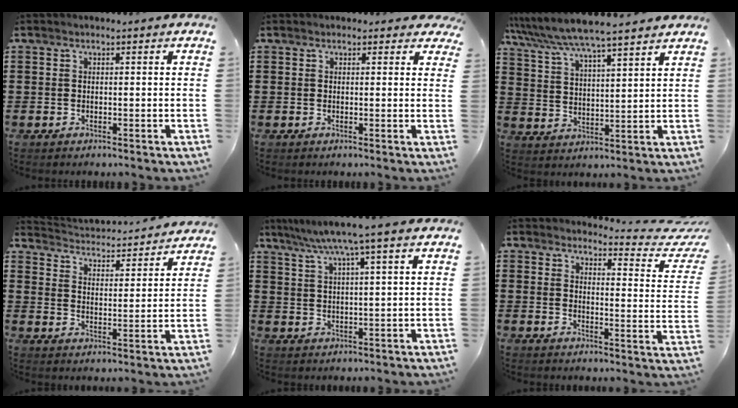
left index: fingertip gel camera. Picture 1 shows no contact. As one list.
[{"total": 1.2, "force": [0.9, 0.7, 0.3], "torque": [-0.001, 0.005, 0.015]}, {"total": 6.2, "force": [5.8, 0.2, 2.3], "torque": [-0.069, -0.030, 0.097]}, {"total": 3.0, "force": [3.0, 0.1, 0.0], "torque": [-0.021, -0.032, 0.042]}, {"total": 6.7, "force": [5.3, -0.7, 4.1], "torque": [-0.094, -0.020, 0.088]}, {"total": 4.6, "force": [4.1, 0.4, 2.1], "torque": [-0.036, -0.035, 0.064]}]